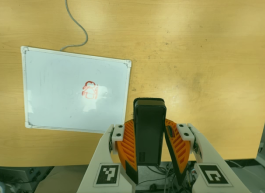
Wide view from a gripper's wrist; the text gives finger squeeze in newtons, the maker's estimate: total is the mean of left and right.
{"total": 6.1, "left": 4.8, "right": 7.4}